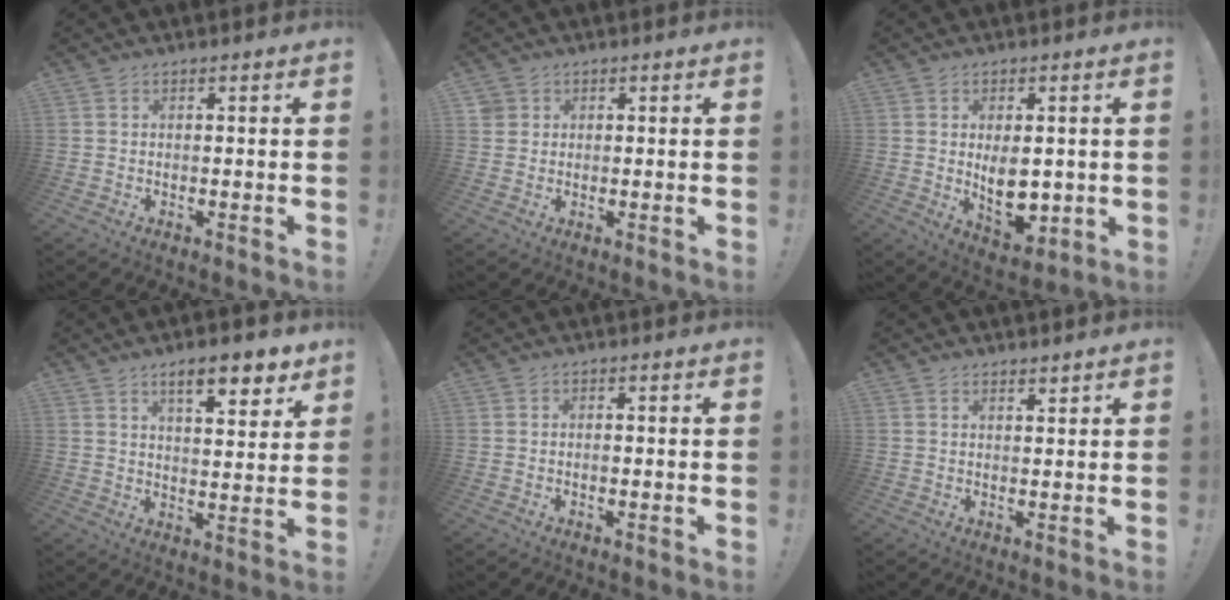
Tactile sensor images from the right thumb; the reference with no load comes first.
{"total": 2.4, "force": [1.3, 2.0, 0.4], "torque": [-0.011, 0.000, 0.025]}
{"total": 8.9, "force": [0.4, 5.4, 7.1], "torque": [-0.092, -0.010, 0.012]}
{"total": 9.7, "force": [6.2, 2.5, 7.0], "torque": [-0.094, -0.034, 0.100]}
{"total": 0.6, "force": [-0.4, 0.3, 0.3], "torque": [-0.009, 0.002, -0.006]}
{"total": 1.7, "force": [1.6, 0.3, 0.4], "torque": [0.000, -0.013, 0.028]}